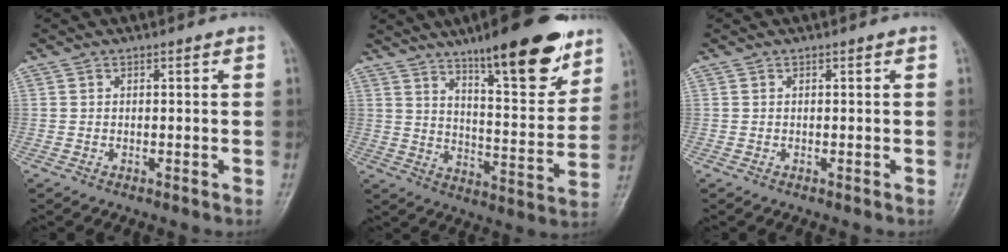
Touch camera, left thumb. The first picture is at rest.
{"total": 18.5, "force": [12.2, 4.8, 13.0], "torque": [-0.148, -0.069, 0.190]}
{"total": 0.0}